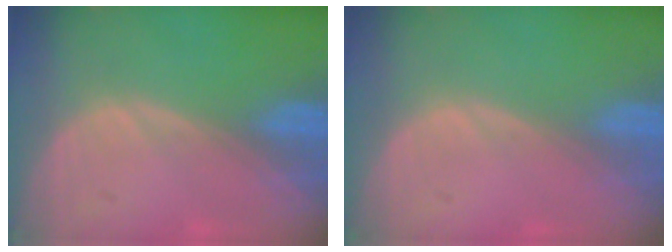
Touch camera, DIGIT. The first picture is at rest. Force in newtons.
{"total": 0.0}